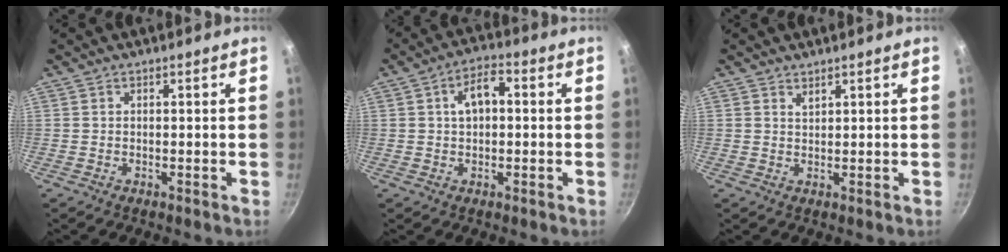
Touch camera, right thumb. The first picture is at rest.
{"total": 5.9, "force": [0.9, 3.4, 4.8], "torque": [-0.077, 0.019, 0.008]}
{"total": 1.0, "force": [1.0, 0.2, 0.2], "torque": [0.001, -0.010, 0.019]}